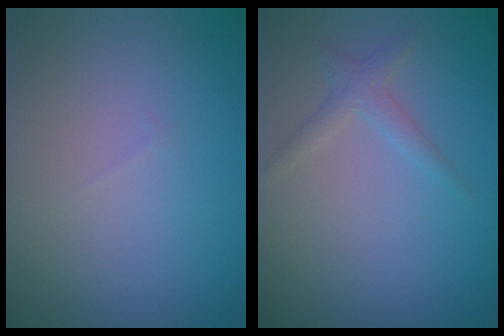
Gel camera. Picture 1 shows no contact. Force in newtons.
{"total": 1.6, "press": 1.6, "slide": 0.1}